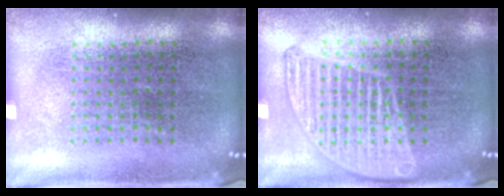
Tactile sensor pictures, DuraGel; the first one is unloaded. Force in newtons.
{"total": 2.4, "press": 2.3, "slide": 0.3}